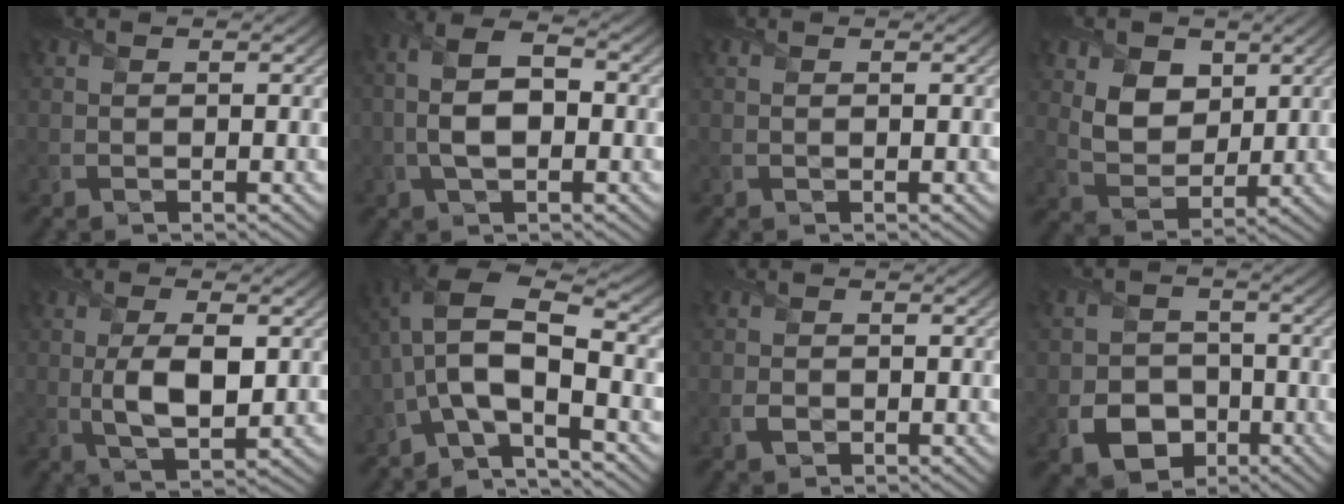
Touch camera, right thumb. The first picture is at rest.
{"total": 7.0, "force": [-0.6, 3.9, 5.8], "torque": [-0.132, 0.002, -0.011]}
{"total": 0.0}
{"total": 7.1, "force": [2.9, 5.0, 4.0], "torque": [-0.102, -0.016, 0.044]}
{"total": 6.6, "force": [0.0, 2.8, 5.9], "torque": [-0.122, -0.007, 0.004]}
{"total": 10.1, "force": [-3.3, 4.3, 8.6], "torque": [-0.170, 0.010, -0.073]}
{"total": 1.4, "force": [-0.5, 1.1, 0.8], "torque": [-0.018, -0.003, -0.011]}
{"total": 6.8, "force": [-2.8, 5.3, 3.3], "torque": [-0.065, -0.016, -0.053]}